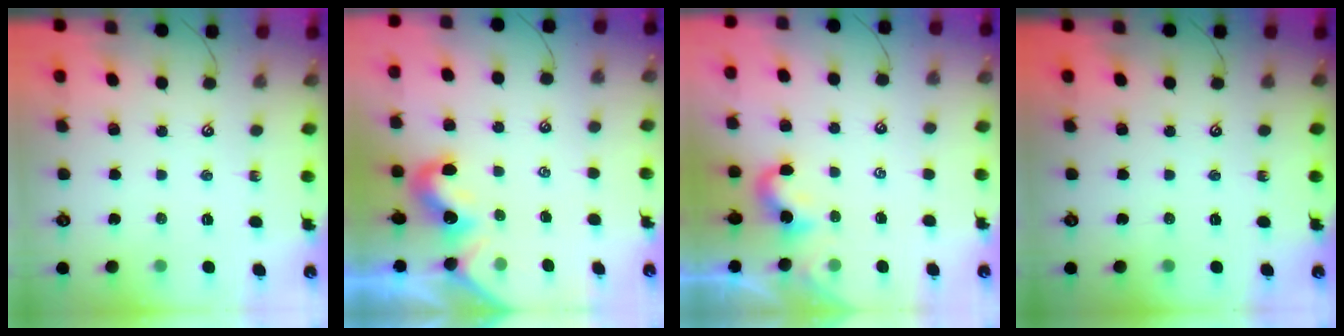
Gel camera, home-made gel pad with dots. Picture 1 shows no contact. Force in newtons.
{"total": 0.7, "press": 0.4, "slide": 0.6}
{"total": 1.2, "press": 1.2, "slide": 0.2}
{"total": 0.0}